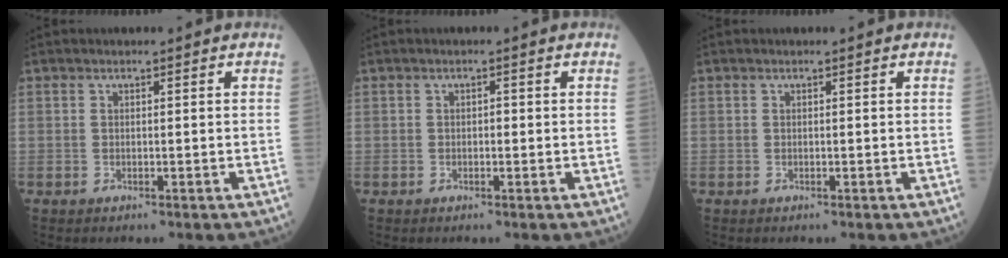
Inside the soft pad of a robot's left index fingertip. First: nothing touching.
{"total": 0.6, "force": [-0.2, 0.4, 0.4], "torque": [-0.005, -0.001, -0.005]}
{"total": 0.0}